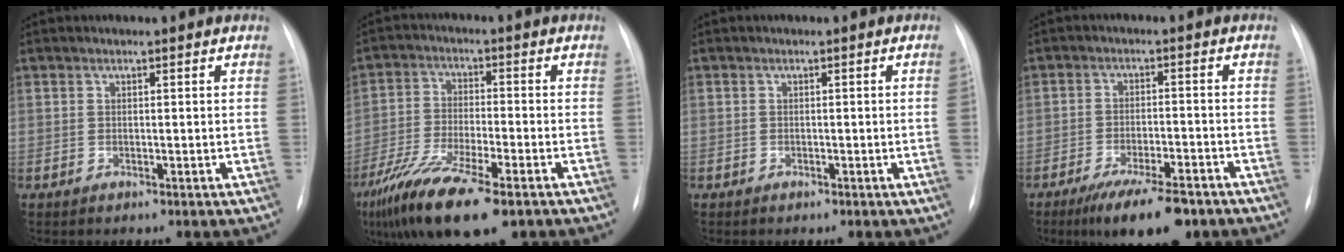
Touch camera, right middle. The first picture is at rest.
{"total": 13.3, "force": [-8.5, 2.6, 9.9], "torque": [-0.193, -0.031, -0.149]}
{"total": 1.0, "force": [-0.2, -0.3, 0.9], "torque": [-0.011, 0.004, -0.001]}
{"total": 10.1, "force": [-7.2, 2.8, 6.5], "torque": [-0.103, -0.012, -0.113]}